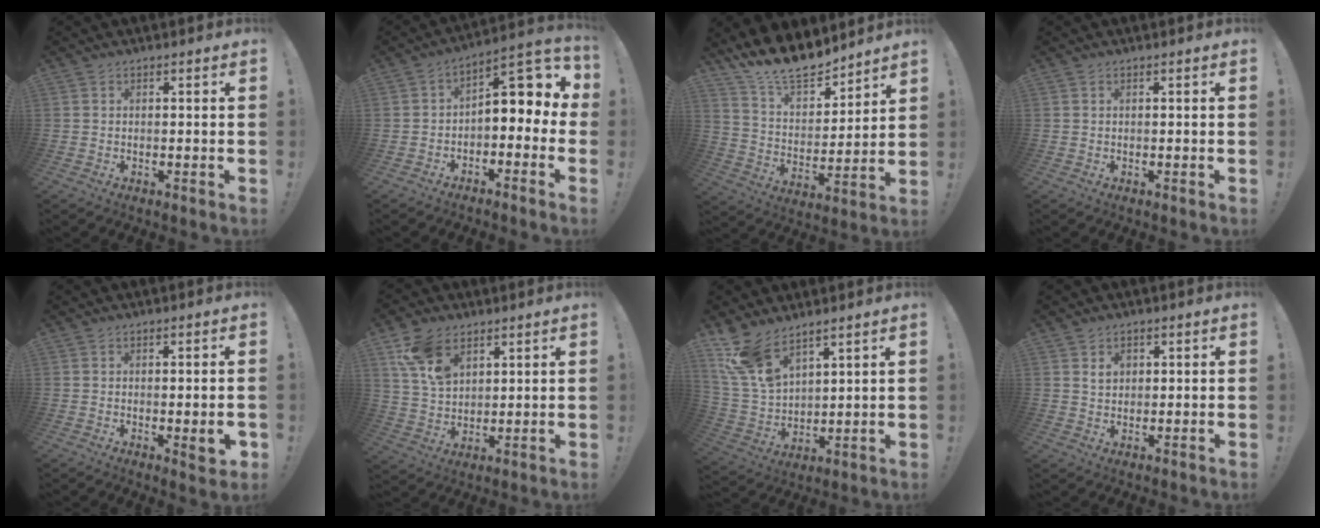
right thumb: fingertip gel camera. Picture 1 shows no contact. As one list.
[{"total": 9.2, "force": [1.3, 5.0, 7.6], "torque": [-0.091, -0.013, 0.023]}, {"total": 14.6, "force": [13.0, 4.8, 4.4], "torque": [-0.091, -0.107, 0.237]}, {"total": 0.0}, {"total": 5.3, "force": [-1.0, 1.0, 5.1], "torque": [-0.056, -0.009, -0.013]}, {"total": 11.3, "force": [6.5, 7.1, 5.9], "torque": [-0.110, -0.021, 0.130]}, {"total": 11.9, "force": [9.2, 4.9, 5.7], "torque": [-0.130, -0.052, 0.180]}, {"total": 3.4, "force": [1.4, 2.5, 1.8], "torque": [-0.025, -0.003, 0.022]}]